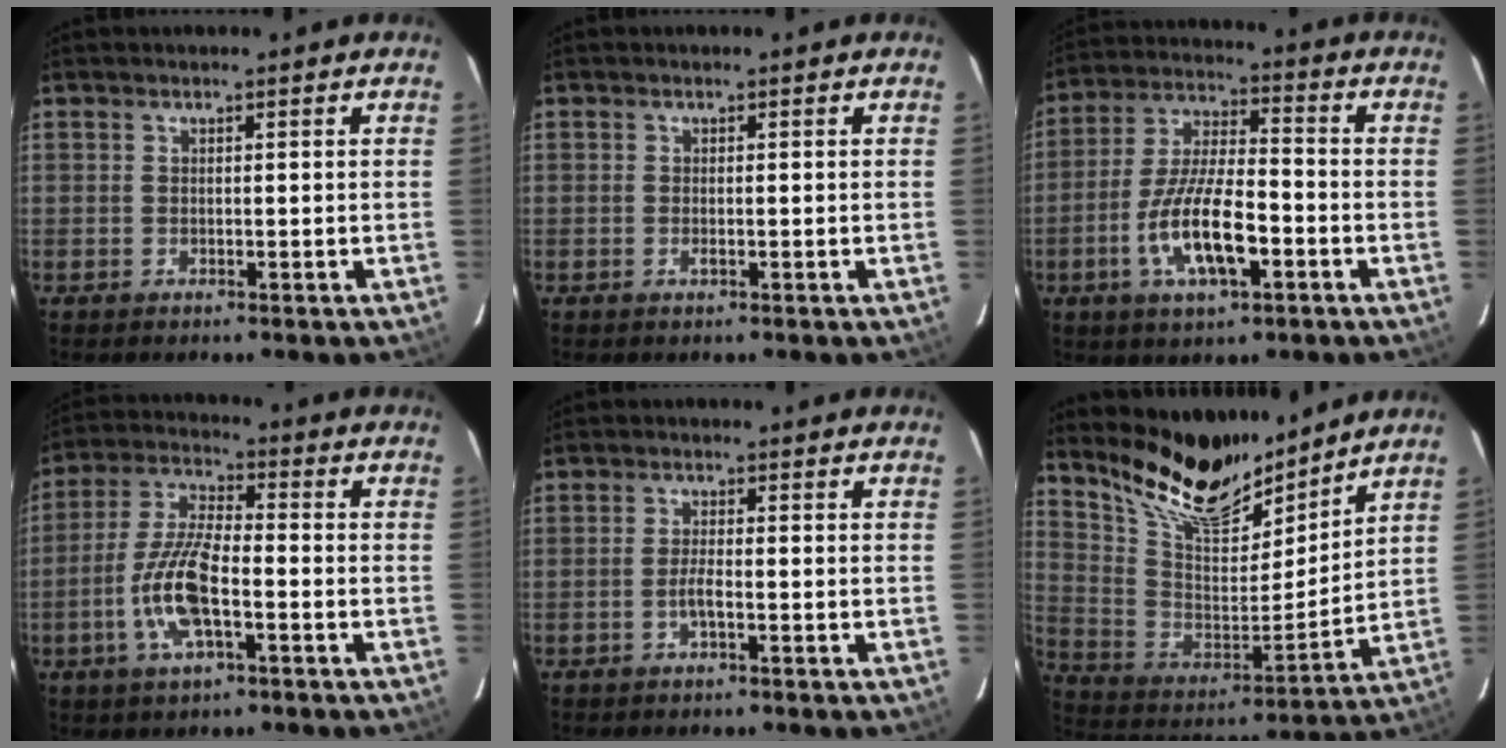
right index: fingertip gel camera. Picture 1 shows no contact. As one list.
[{"total": 0.9, "force": [-0.3, 0.2, 0.9], "torque": [-0.018, 0.000, -0.006]}, {"total": 13.5, "force": [-5.1, 4.6, 11.6], "torque": [-0.238, -0.007, -0.089]}, {"total": 11.9, "force": [-4.1, 3.8, 10.5], "torque": [-0.225, 0.000, -0.081]}, {"total": 2.2, "force": [-1.1, 0.4, 1.9], "torque": [-0.039, 0.000, -0.020]}, {"total": 17.8, "force": [14.9, 5.6, 8.0], "torque": [-0.171, -0.007, 0.278]}]